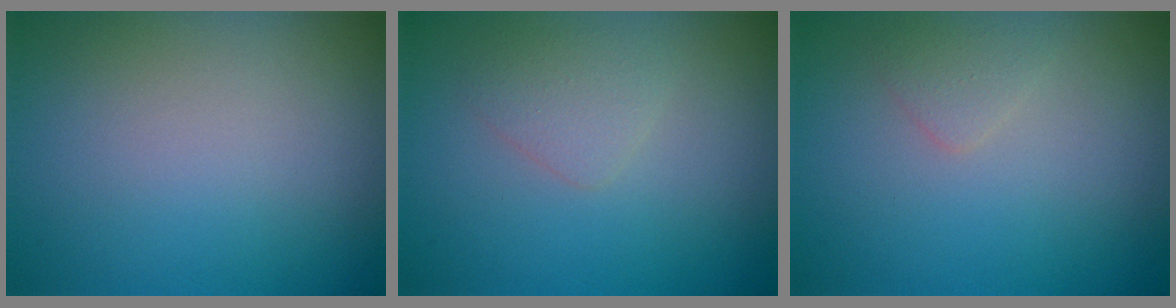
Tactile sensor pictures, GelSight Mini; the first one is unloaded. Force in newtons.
{"total": 1.6, "press": 1.6, "slide": 0.1}
{"total": 1.1, "press": 1.1, "slide": 0.0}